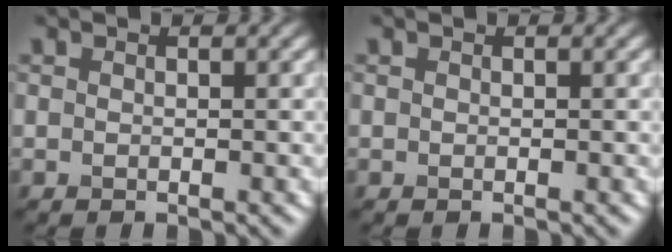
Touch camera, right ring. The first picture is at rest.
{"total": 0.0}